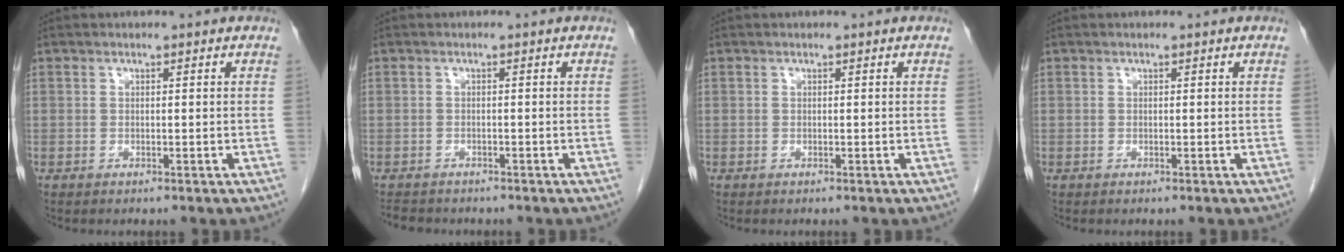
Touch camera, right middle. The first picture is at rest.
{"total": 3.3, "force": [-2.9, 1.3, 0.8], "torque": [-0.016, -0.006, -0.041]}
{"total": 0.0}
{"total": 0.0}